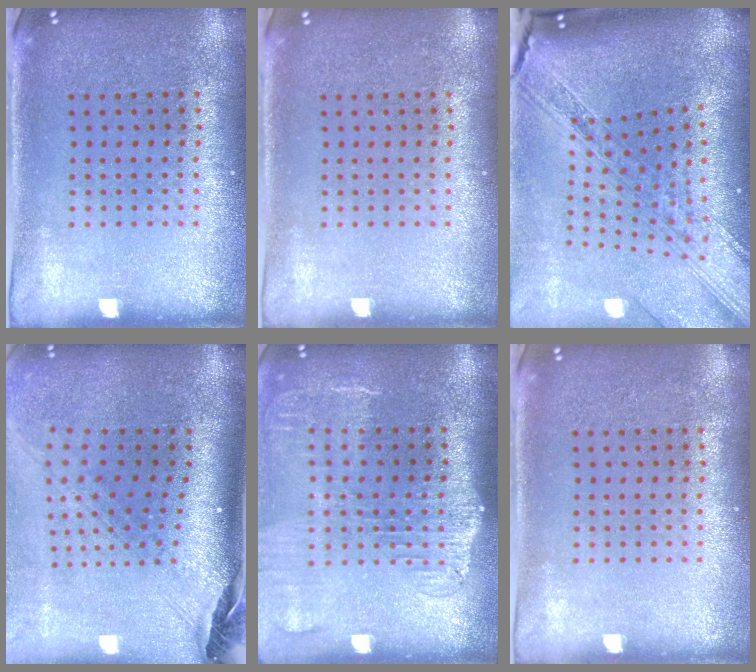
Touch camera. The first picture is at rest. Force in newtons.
{"total": 0.0}
{"total": 3.4, "press": 2.6, "slide": 2.3}
{"total": 2.9, "press": 2.0, "slide": 2.0}
{"total": 2.1, "press": 1.7, "slide": 1.2}
{"total": 0.0}